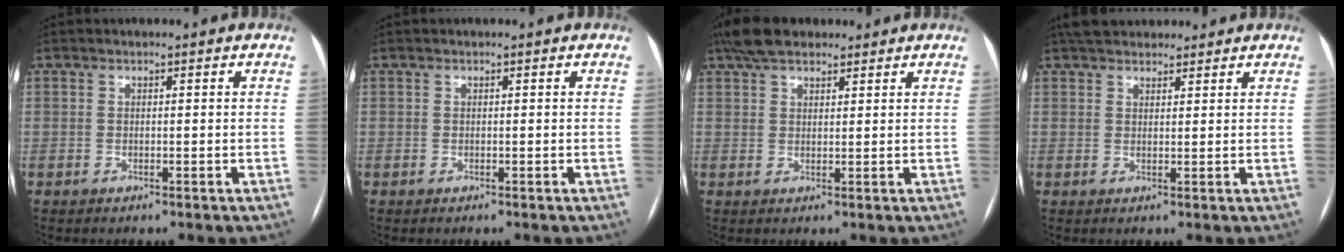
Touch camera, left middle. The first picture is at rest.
{"total": 0.0}
{"total": 6.6, "force": [5.1, 2.9, 3.0], "torque": [-0.058, 0.030, 0.093]}
{"total": 7.4, "force": [6.5, 2.7, 2.5], "torque": [-0.031, 0.034, 0.103]}